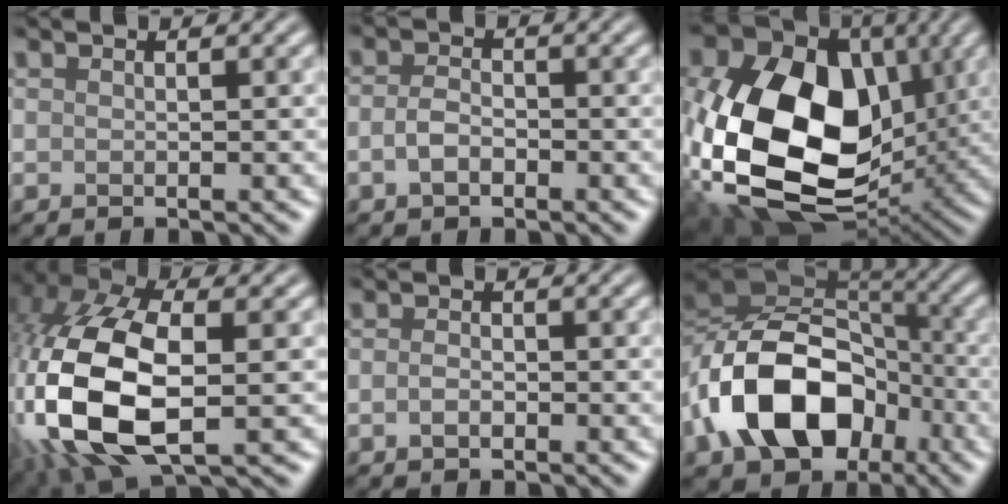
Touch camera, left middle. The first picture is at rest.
{"total": 1.9, "force": [-0.7, 1.2, 1.3], "torque": [-0.027, 0.005, -0.018]}
{"total": 18.7, "force": [-0.2, 13.1, 13.4], "torque": [-0.289, -0.045, 0.010]}
{"total": 15.6, "force": [-2.4, 8.2, 13.0], "torque": [-0.301, -0.004, -0.041]}
{"total": 1.1, "force": [-0.4, 0.7, 0.7], "torque": [-0.017, 0.003, -0.012]}
{"total": 13.5, "force": [-4.7, 9.2, 8.6], "torque": [-0.166, -0.001, -0.090]}